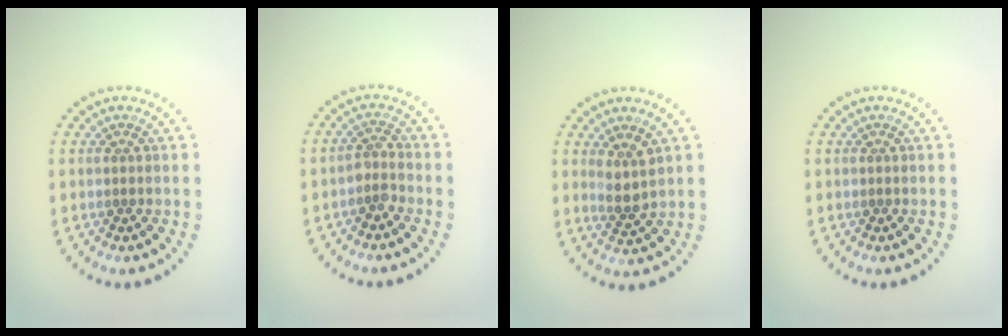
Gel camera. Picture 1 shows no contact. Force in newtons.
{"total": 1.8, "press": 1.3, "slide": 1.2}
{"total": 2.3, "press": 1.8, "slide": 1.4}
{"total": 0.0}